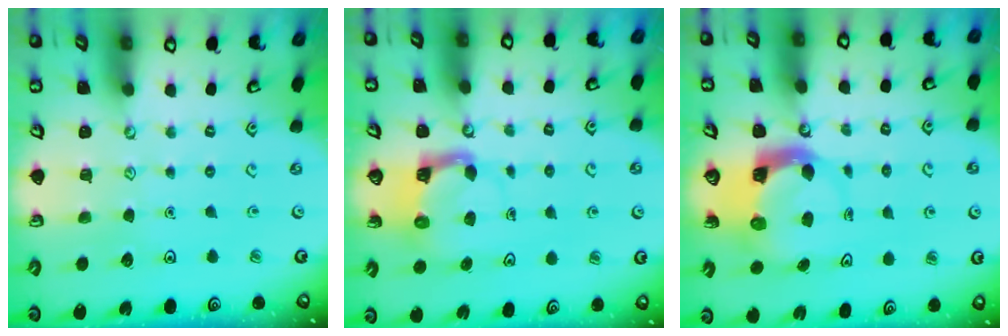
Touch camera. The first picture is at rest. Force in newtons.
{"total": 3.9, "press": 3.9, "slide": 0.2}
{"total": 5.1, "press": 5.0, "slide": 0.7}